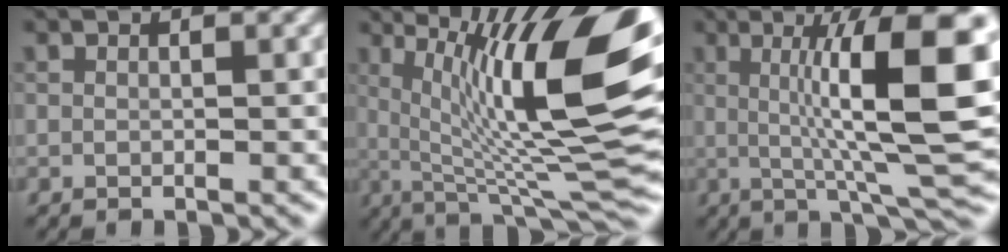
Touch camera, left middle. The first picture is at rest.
{"total": 15.5, "force": [3.4, 3.5, 14.7], "torque": [-0.210, 0.004, 0.059]}
{"total": 12.0, "force": [1.6, 2.2, 11.7], "torque": [-0.161, 0.006, 0.029]}